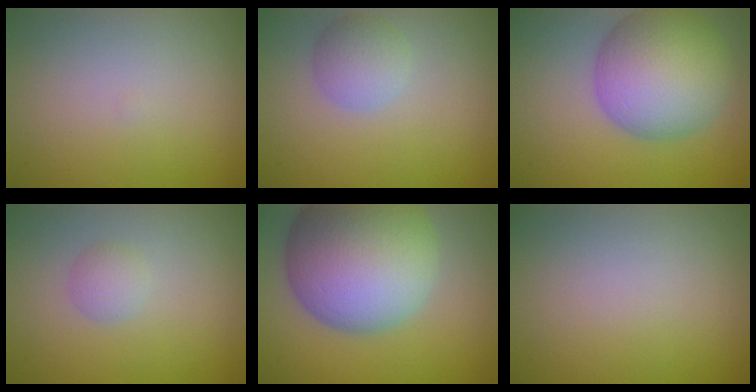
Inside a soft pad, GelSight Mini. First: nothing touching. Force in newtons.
{"total": 2.7, "press": 2.7, "slide": 0.1}
{"total": 9.5, "press": 9.5, "slide": 0.5}
{"total": 1.5, "press": 1.4, "slide": 0.1}
{"total": 14.8, "press": 14.8, "slide": 0.9}
{"total": 0.0}